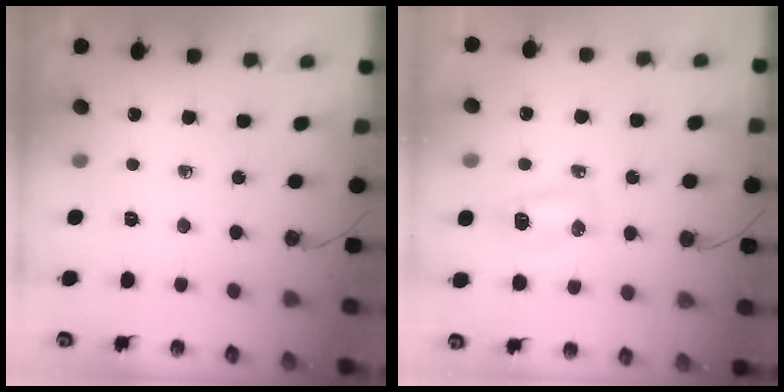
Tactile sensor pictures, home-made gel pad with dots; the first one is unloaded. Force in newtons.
{"total": 6.4, "press": 6.2, "slide": 1.3}